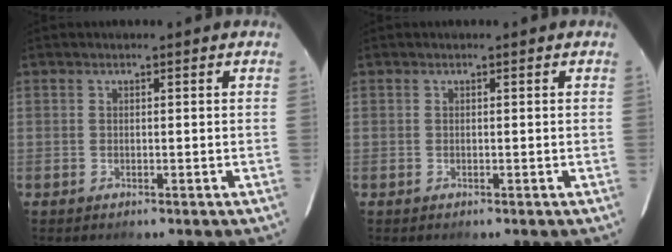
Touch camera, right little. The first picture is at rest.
{"total": 0.0}